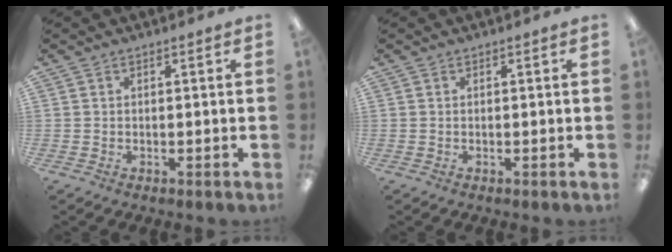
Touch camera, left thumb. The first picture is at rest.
{"total": 0.0}